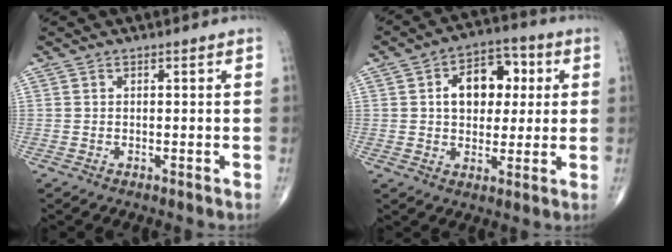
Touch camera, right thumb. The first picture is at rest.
{"total": 11.8, "force": [2.3, 8.0, 8.3], "torque": [-0.086, 0.015, 0.031]}